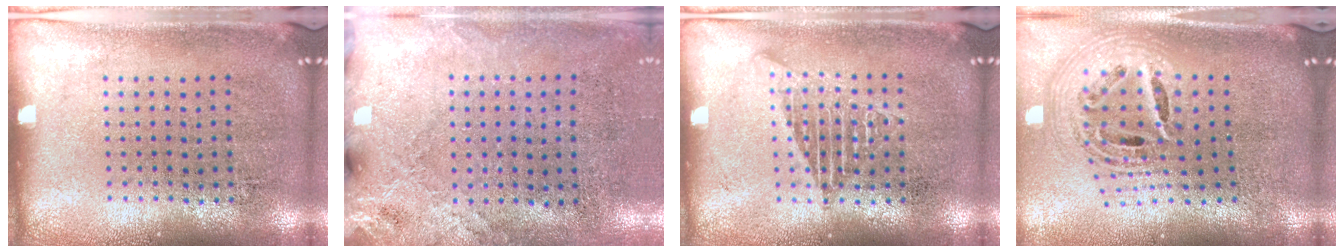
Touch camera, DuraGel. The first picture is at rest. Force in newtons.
{"total": 2.5, "press": 2.1, "slide": 1.3}
{"total": 1.9, "press": 1.9, "slide": 0.2}
{"total": 2.7, "press": 1.8, "slide": 1.9}